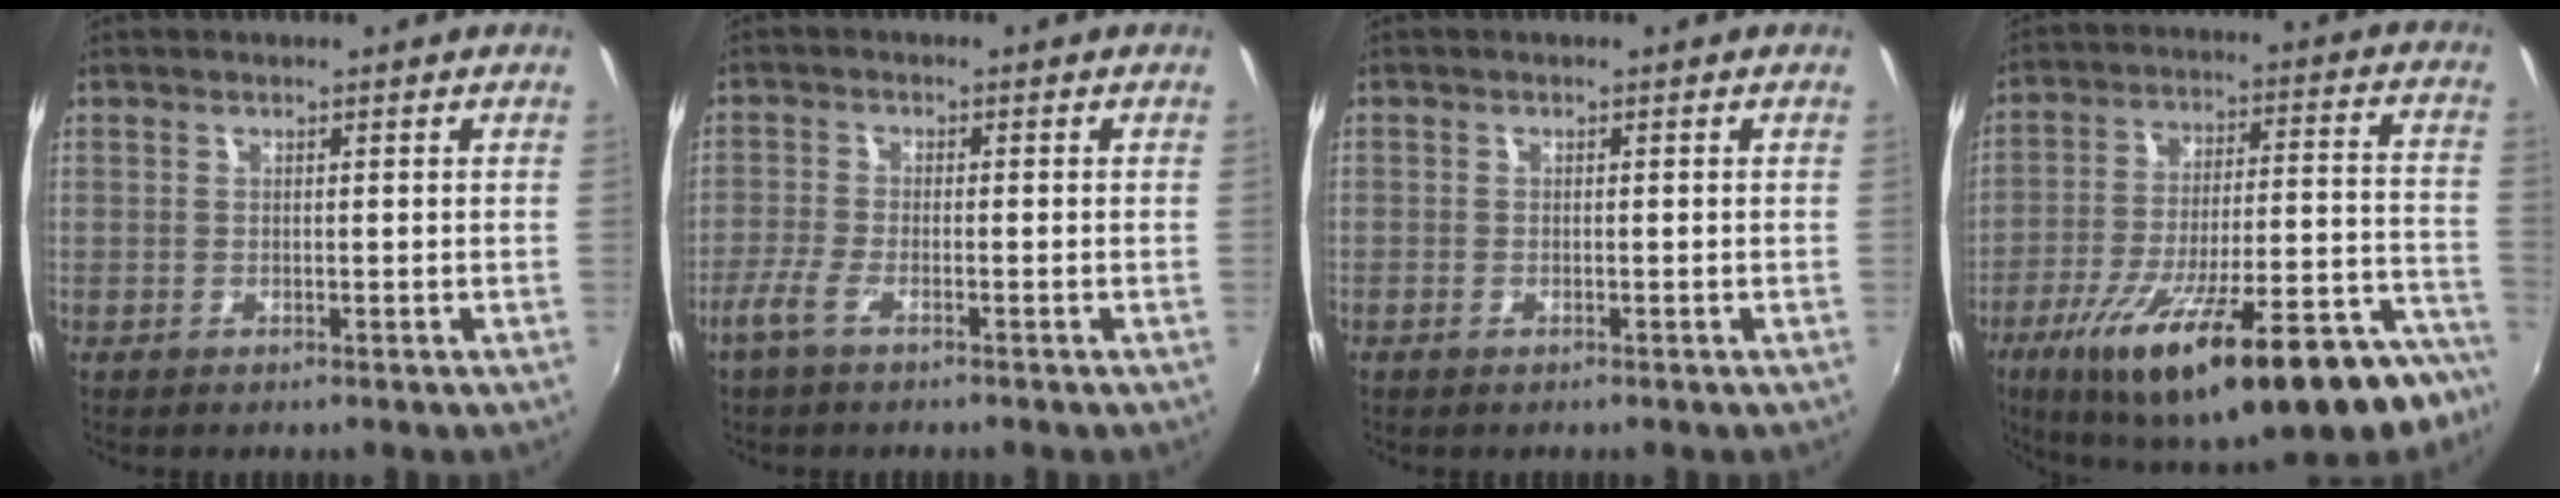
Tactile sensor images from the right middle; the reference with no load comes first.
{"total": 4.2, "force": [-2.8, 0.9, 3.0], "torque": [-0.075, -0.009, -0.056]}
{"total": 0.9, "force": [-0.5, 0.6, 0.4], "torque": [-0.008, -0.003, -0.010]}
{"total": 31.1, "force": [-21.8, 7.7, 20.8], "torque": [-0.308, -0.039, -0.309]}